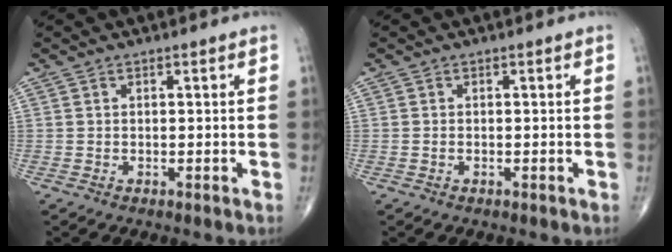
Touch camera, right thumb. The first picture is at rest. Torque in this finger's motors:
{"motor_torque": [-0.25, 0.02, -0.07, 0.08, -0.04]}